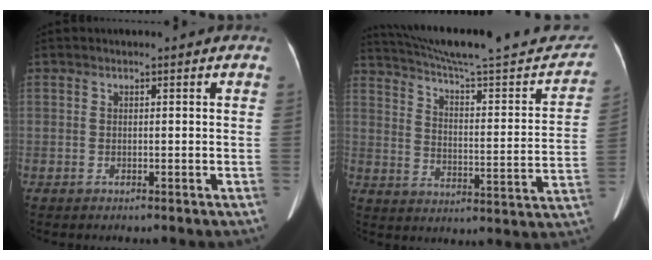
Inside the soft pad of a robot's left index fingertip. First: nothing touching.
{"total": 27.3, "force": [24.7, 3.0, 11.4], "torque": [-0.167, -0.043, 0.328]}